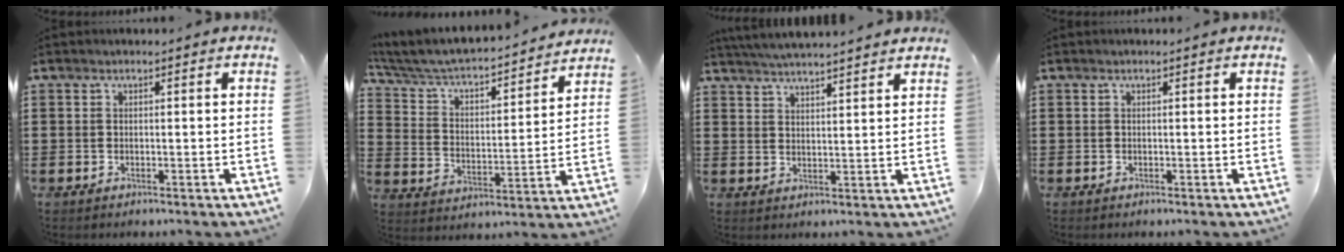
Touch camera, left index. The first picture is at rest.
{"total": 4.3, "force": [4.0, 0.8, 1.4], "torque": [-0.050, -0.041, 0.058]}
{"total": 4.1, "force": [4.0, -0.6, 0.7], "torque": [-0.026, -0.015, 0.072]}
{"total": 0.0}